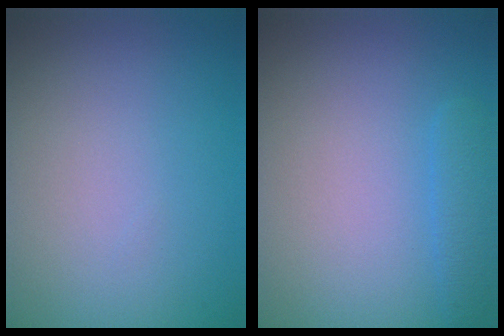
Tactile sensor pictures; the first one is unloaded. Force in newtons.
{"total": 1.5, "press": 1.5, "slide": 0.2}